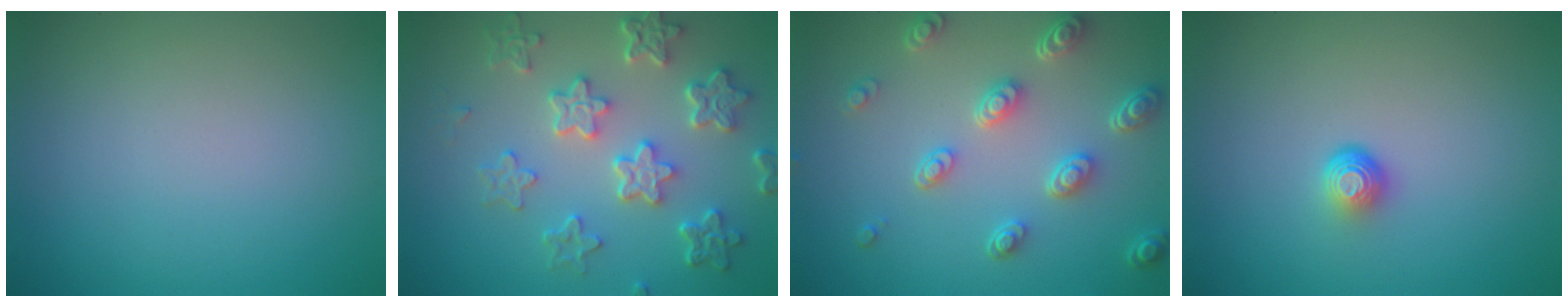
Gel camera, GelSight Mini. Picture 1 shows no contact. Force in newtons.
{"total": 5.8, "press": 4.6, "slide": 3.6}
{"total": 4.7, "press": 3.8, "slide": 2.9}
{"total": 1.7, "press": 1.1, "slide": 1.3}